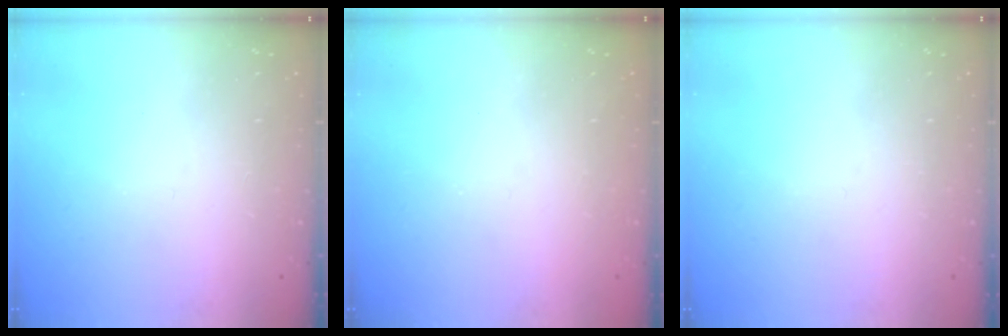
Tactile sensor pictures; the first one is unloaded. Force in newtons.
{"total": 1.0, "press": 1.0, "slide": 0.1}
{"total": 0.0}